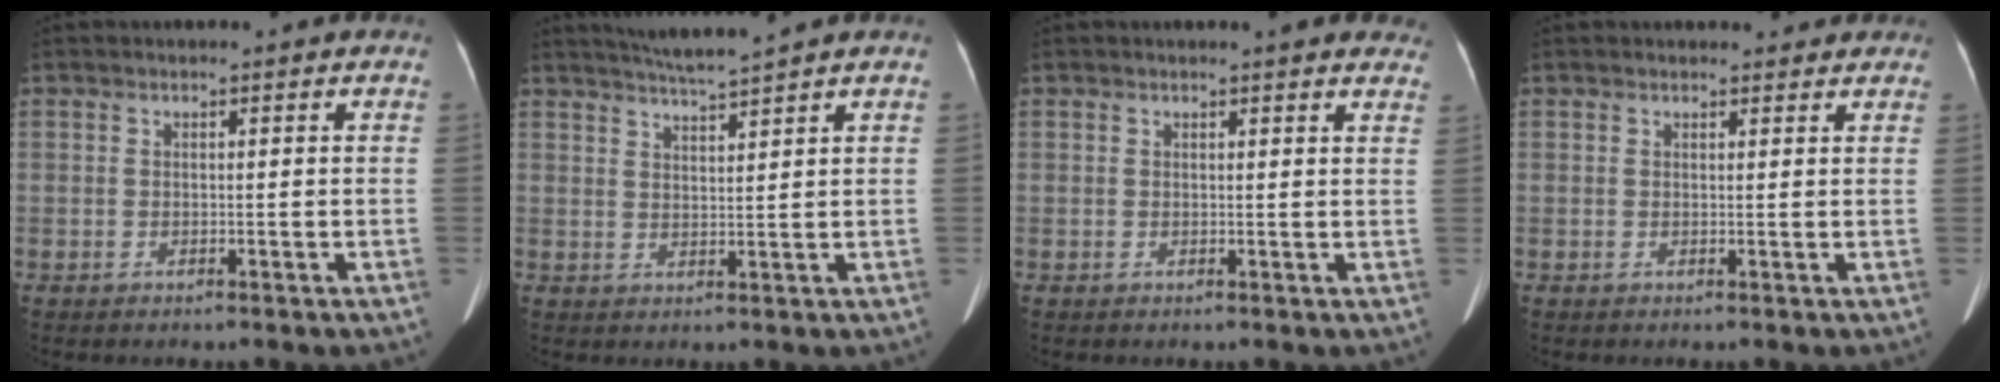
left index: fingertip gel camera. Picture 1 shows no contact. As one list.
[{"total": 4.9, "force": [4.4, -1.3, 1.7], "torque": [-0.032, 0.003, 0.081]}, {"total": 7.1, "force": [6.3, 1.3, 3.0], "torque": [-0.023, -0.001, 0.053]}, {"total": 3.6, "force": [3.2, 1.3, 0.8], "torque": [-0.003, 0.011, 0.031]}]